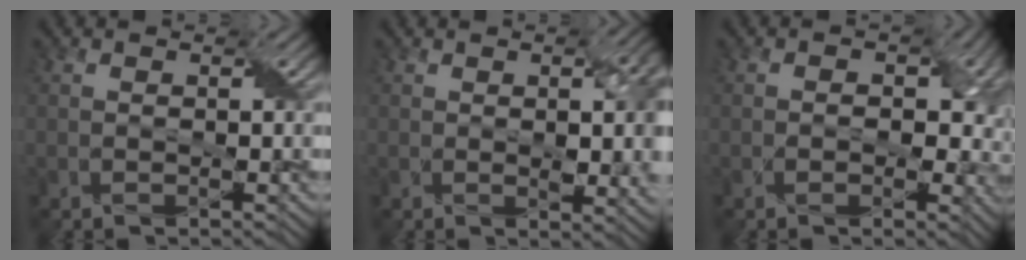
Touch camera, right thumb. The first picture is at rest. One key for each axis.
{"total": 6.4, "fx": 0.5, "fy": 2.3, "fz": 5.9, "tx": -0.085, "ty": -0.005, "tz": 0.016}
{"total": 5.3, "fx": -0.4, "fy": 3.5, "fz": 3.9, "tx": -0.043, "ty": -0.012, "tz": -0.001}